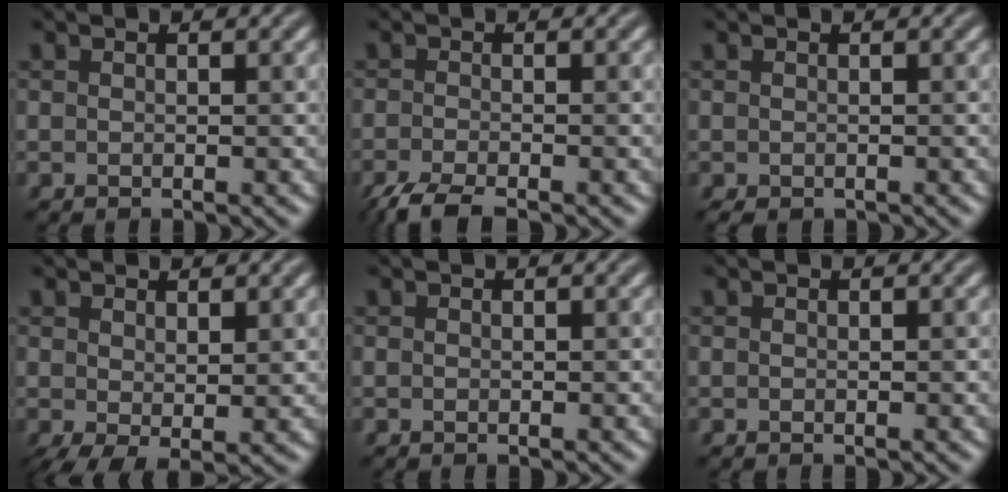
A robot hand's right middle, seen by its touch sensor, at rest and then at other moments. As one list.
[{"total": 3.1, "force": [-2.5, 0.5, 1.8], "torque": [-0.039, -0.008, -0.053]}, {"total": 0.8, "force": [-0.6, 0.4, 0.4], "torque": [-0.007, -0.006, -0.009]}, {"total": 2.8, "force": [0.3, 1.2, 2.5], "torque": [-0.054, -0.005, 0.009]}, {"total": 0.0}, {"total": 0.0}]